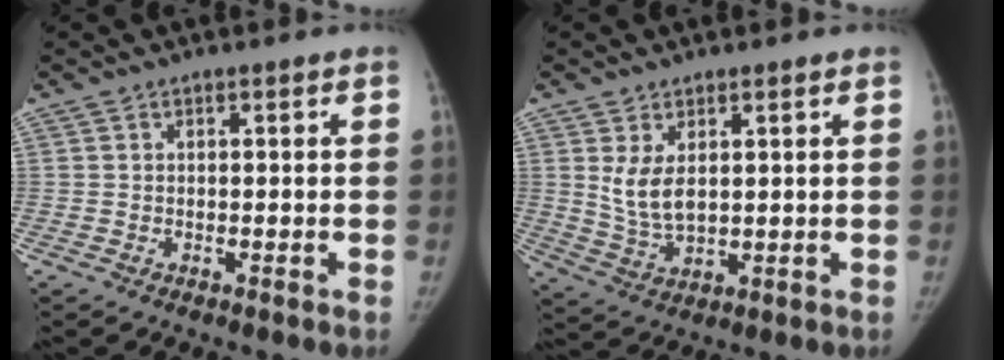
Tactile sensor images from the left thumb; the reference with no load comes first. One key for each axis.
{"total": 6.4, "fx": 1.9, "fy": 3.5, "fz": 5.0, "tx": -0.088, "ty": -0.019, "tz": 0.048}